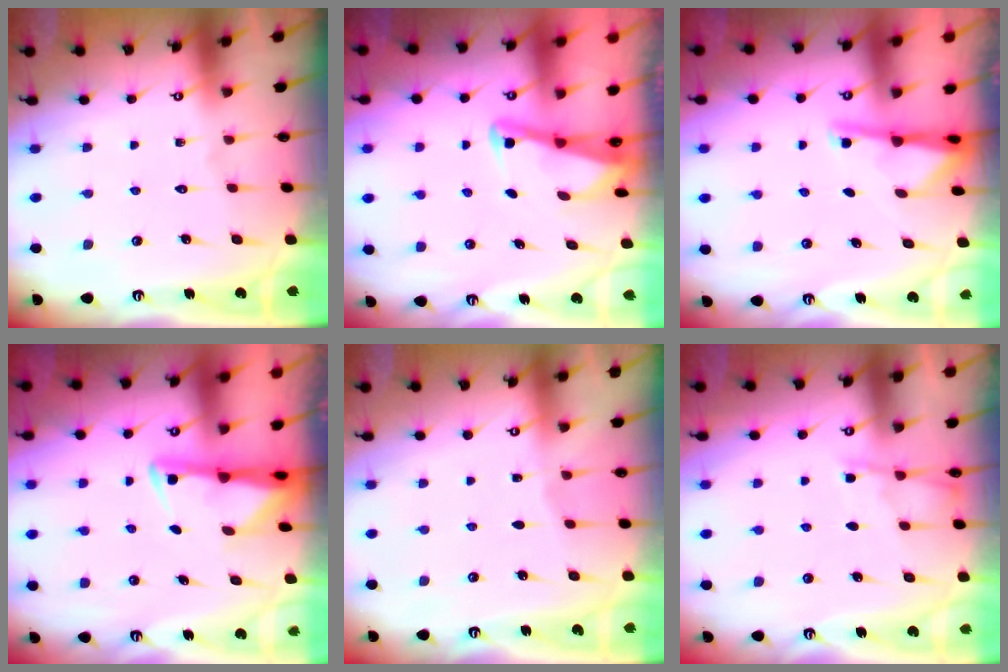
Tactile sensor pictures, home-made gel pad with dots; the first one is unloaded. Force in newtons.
{"total": 2.9, "press": 2.9, "slide": 0.4}
{"total": 3.0, "press": 2.9, "slide": 0.6}
{"total": 2.8, "press": 2.7, "slide": 0.6}
{"total": 1.5, "press": 1.4, "slide": 0.2}
{"total": 4.8, "press": 4.8, "slide": 0.5}